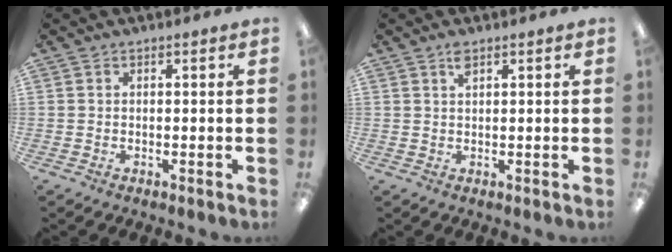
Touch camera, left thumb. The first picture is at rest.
{"total": 2.0, "force": [1.4, 0.7, 1.2], "torque": [-0.028, 0.002, 0.024]}